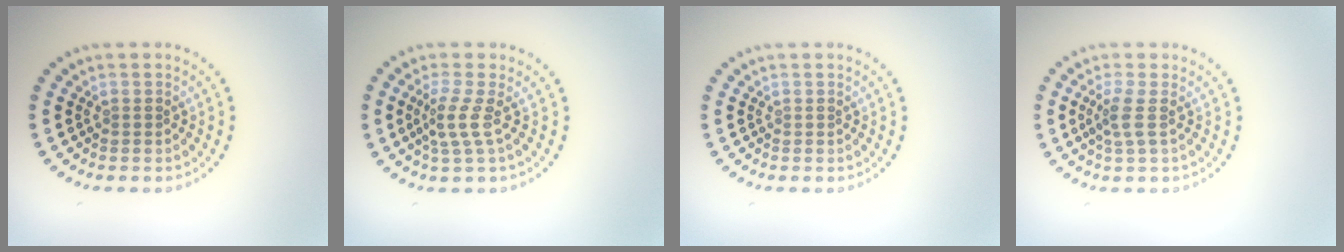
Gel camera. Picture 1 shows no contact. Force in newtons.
{"total": 2.4, "press": 1.6, "slide": 1.7}
{"total": 0.0}
{"total": 1.8, "press": 1.3, "slide": 1.1}